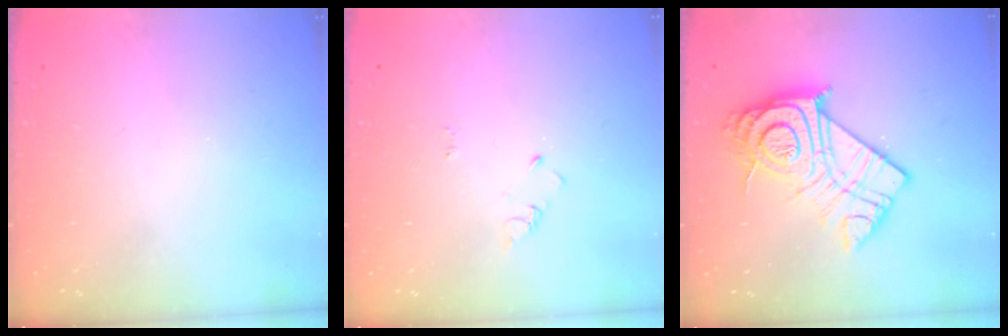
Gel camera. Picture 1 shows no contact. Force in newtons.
{"total": 2.9, "press": 2.9, "slide": 0.3}
{"total": 20.8, "press": 20.7, "slide": 1.6}